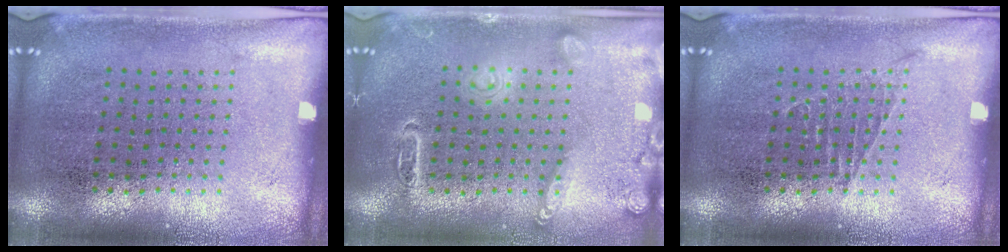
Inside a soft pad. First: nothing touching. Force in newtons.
{"total": 2.7, "press": 2.7, "slide": 0.3}
{"total": 0.7, "press": 0.7, "slide": 0.1}